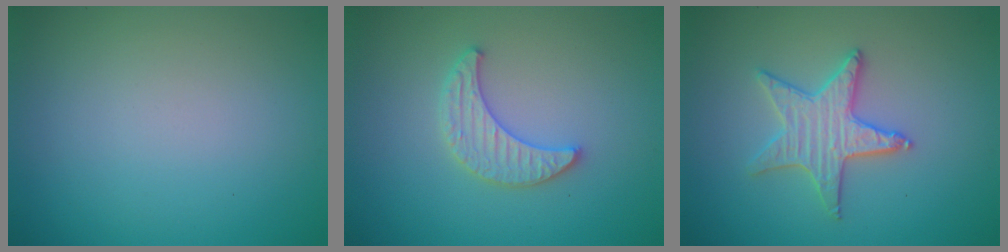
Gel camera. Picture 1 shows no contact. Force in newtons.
{"total": 2.9, "press": 2.9, "slide": 0.7}
{"total": 3.3, "press": 3.3, "slide": 0.1}